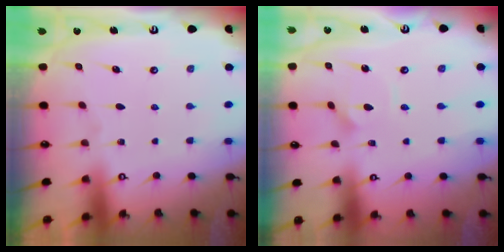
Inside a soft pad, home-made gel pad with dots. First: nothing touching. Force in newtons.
{"total": 2.1, "press": 2.1, "slide": 0.1}